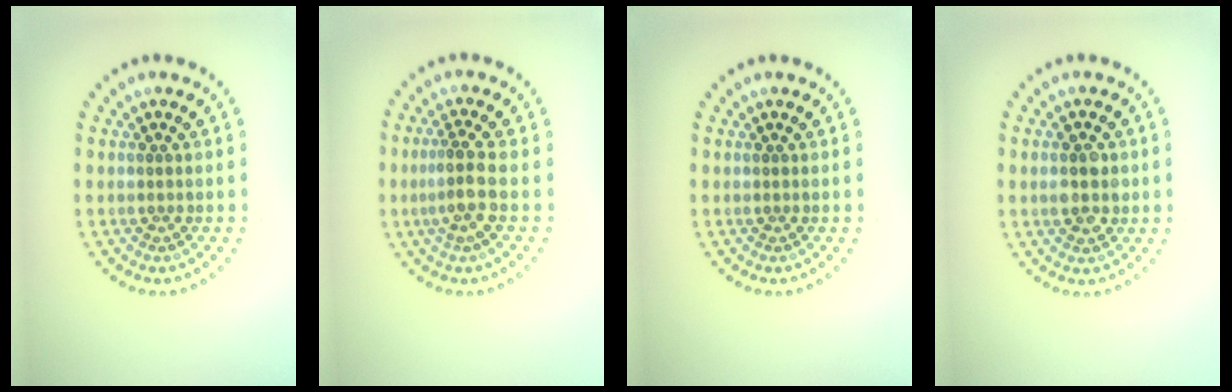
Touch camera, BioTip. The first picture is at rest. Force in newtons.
{"total": 2.6, "press": 2.1, "slide": 1.6}
{"total": 0.0}
{"total": 2.7, "press": 2.7, "slide": 0.2}